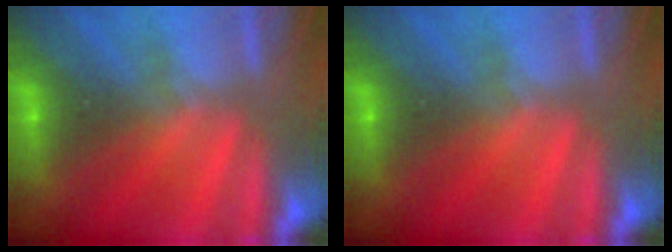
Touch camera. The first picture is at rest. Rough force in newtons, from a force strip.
{"total": 0.0}